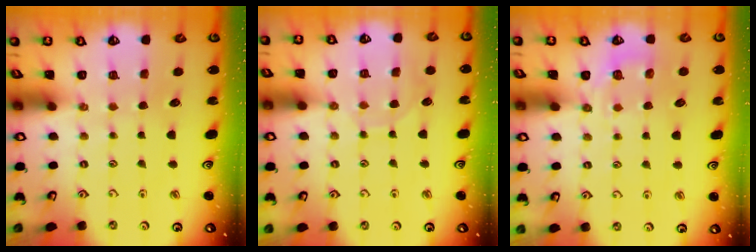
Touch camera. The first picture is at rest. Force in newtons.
{"total": 7.5, "press": 7.5, "slide": 0.5}
{"total": 4.4, "press": 4.1, "slide": 1.7}